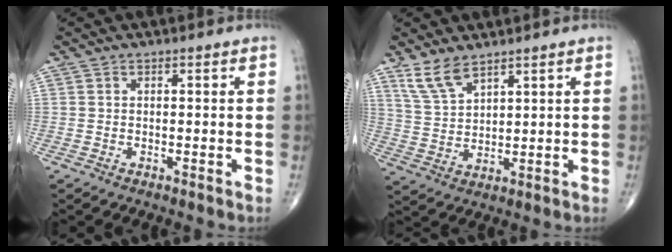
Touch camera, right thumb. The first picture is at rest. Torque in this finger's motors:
{"motor_torque": [0.00, 0.04, 0.12, 0.11, 0.00]}